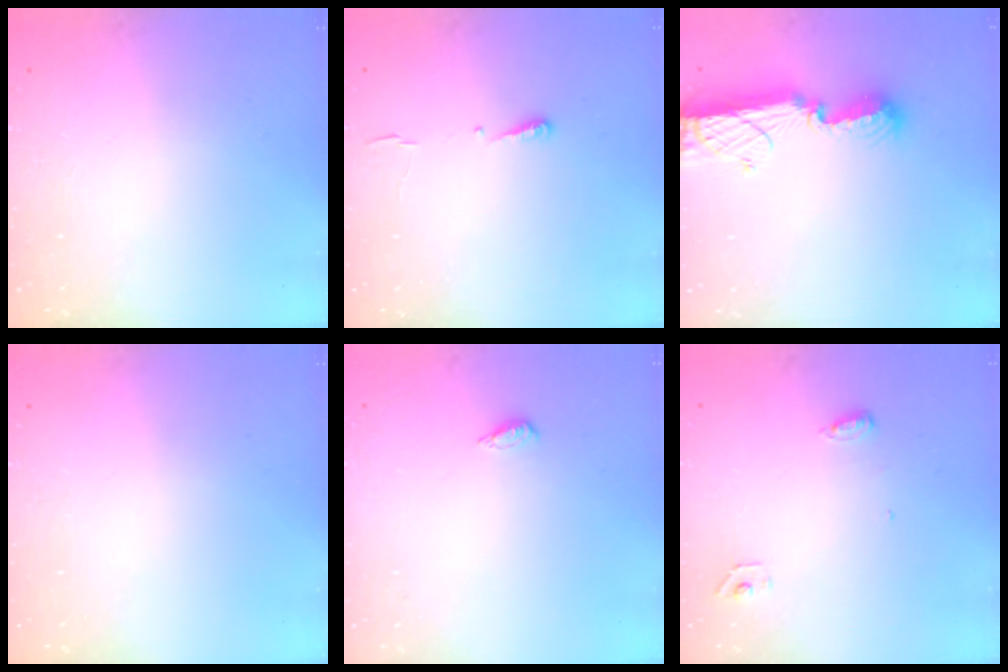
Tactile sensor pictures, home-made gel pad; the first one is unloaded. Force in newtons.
{"total": 4.4, "press": 4.3, "slide": 0.7}
{"total": 11.0, "press": 11.0, "slide": 0.6}
{"total": 0.0}
{"total": 2.7, "press": 2.7, "slide": 0.5}
{"total": 5.1, "press": 4.9, "slide": 1.4}